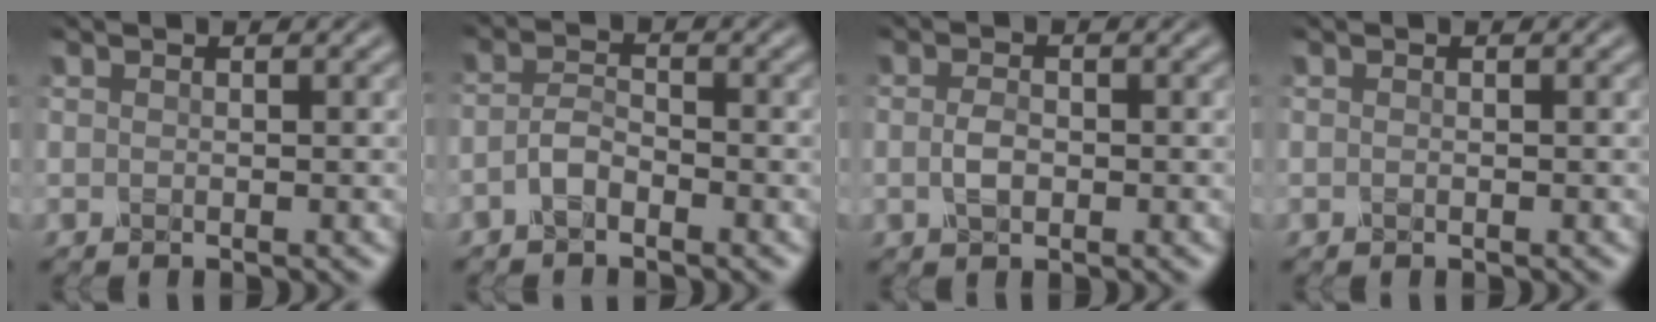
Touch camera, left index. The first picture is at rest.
{"total": 2.0, "force": [-1.2, 0.9, 1.4], "torque": [-0.030, 0.005, -0.029]}
{"total": 1.8, "force": [-0.2, 1.1, 1.4], "torque": [-0.032, 0.000, -0.006]}
{"total": 0.0}